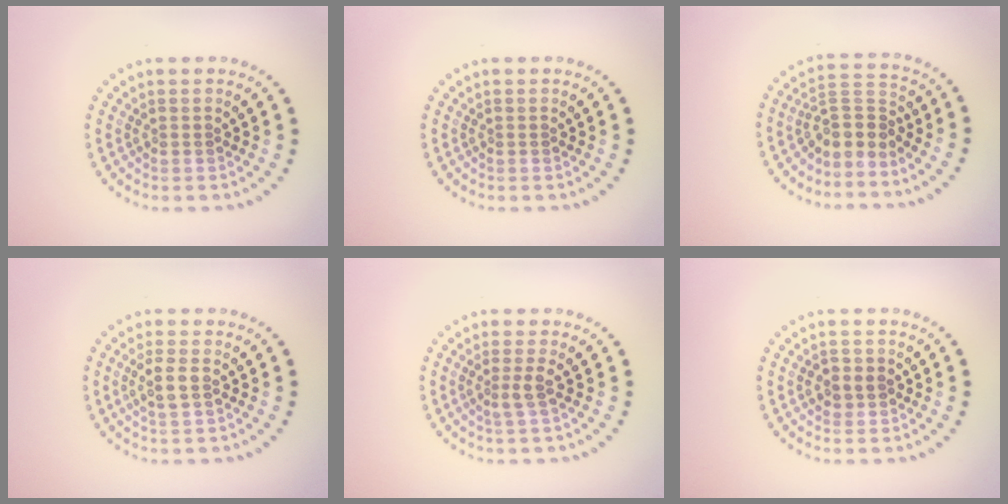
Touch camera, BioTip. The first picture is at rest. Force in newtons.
{"total": 0.0}
{"total": 3.1, "press": 2.3, "slide": 2.1}
{"total": 1.9, "press": 1.8, "slide": 0.6}
{"total": 1.5, "press": 1.1, "slide": 1.0}
{"total": 1.5, "press": 1.4, "slide": 0.5}